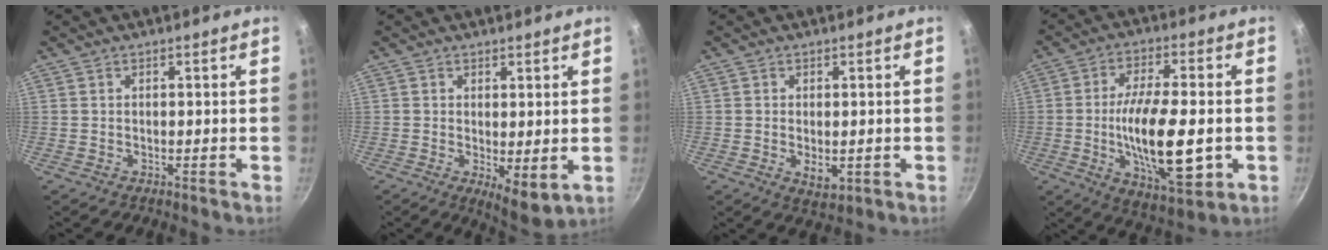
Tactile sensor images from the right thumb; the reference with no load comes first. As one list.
[{"total": 6.0, "force": [0.1, 2.5, 5.5], "torque": [-0.073, -0.024, 0.007]}, {"total": 4.0, "force": [-0.6, 2.3, 3.2], "torque": [-0.049, -0.010, -0.003]}, {"total": 18.4, "force": [-2.9, 6.8, 16.9], "torque": [-0.281, 0.003, -0.047]}]